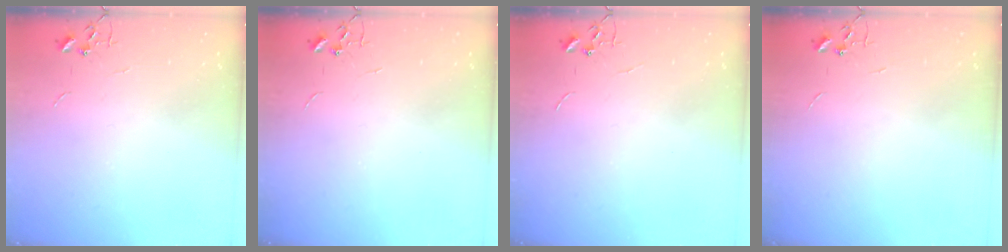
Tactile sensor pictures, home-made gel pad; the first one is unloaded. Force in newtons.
{"total": 0.0}
{"total": 0.0}
{"total": 0.0}